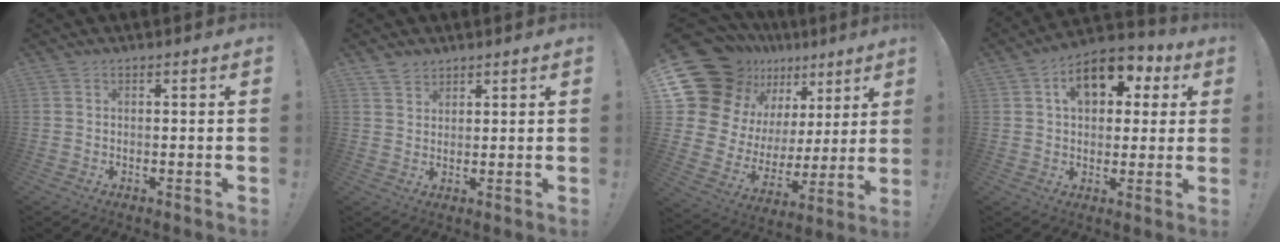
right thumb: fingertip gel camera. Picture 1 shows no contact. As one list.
[{"total": 3.5, "force": [3.0, 1.8, 0.3], "torque": [0.000, -0.017, 0.055]}, {"total": 18.6, "force": [12.1, 11.7, 7.9], "torque": [-0.112, -0.100, 0.258]}, {"total": 13.5, "force": [5.4, 9.0, 8.5], "torque": [-0.113, -0.017, 0.095]}]